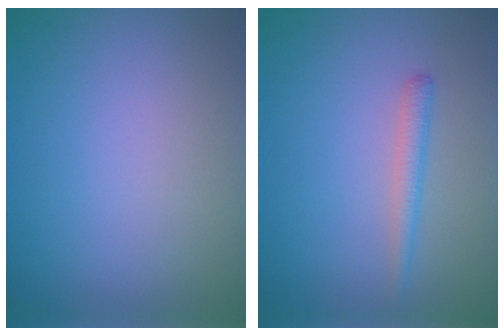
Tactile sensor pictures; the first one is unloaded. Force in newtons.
{"total": 1.5, "press": 1.5, "slide": 0.1}